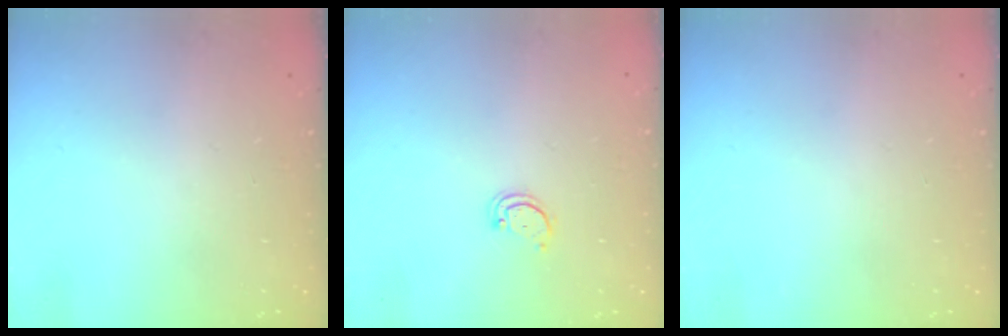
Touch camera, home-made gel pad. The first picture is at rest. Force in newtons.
{"total": 2.2, "press": 2.2, "slide": 0.2}
{"total": 0.0}